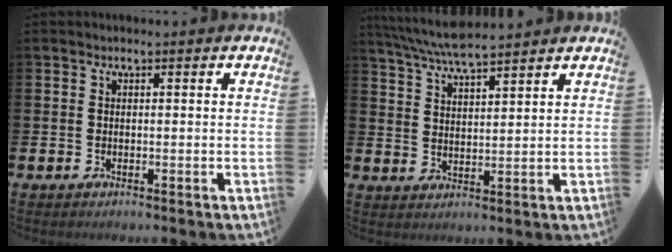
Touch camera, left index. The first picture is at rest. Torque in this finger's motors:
{"motor_torque": [0.00, -0.83, 0.46, 0.21]}